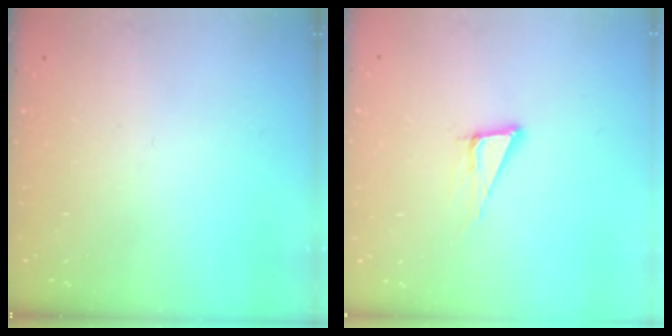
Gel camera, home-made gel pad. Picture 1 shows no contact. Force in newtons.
{"total": 6.8, "press": 6.2, "slide": 2.8}